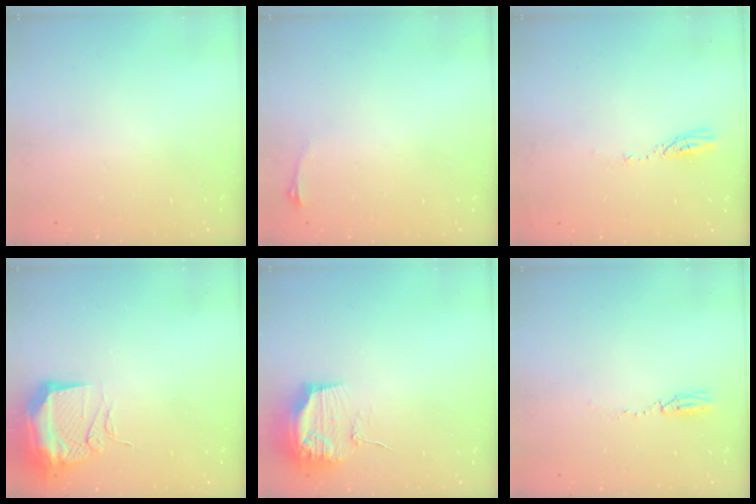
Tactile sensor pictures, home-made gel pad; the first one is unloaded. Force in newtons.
{"total": 2.9, "press": 2.6, "slide": 1.5}
{"total": 3.5, "press": 3.5, "slide": 0.1}
{"total": 13.6, "press": 13.3, "slide": 2.8}
{"total": 15.6, "press": 15.6, "slide": 0.1}
{"total": 3.1, "press": 2.5, "slide": 1.9}